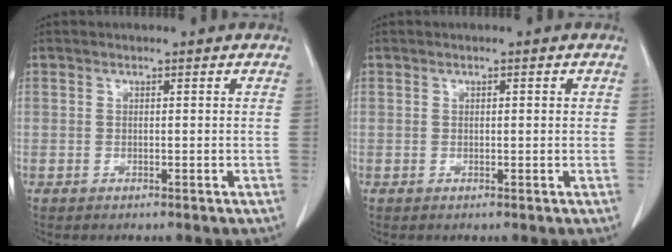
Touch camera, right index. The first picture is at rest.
{"total": 1.1, "force": [0.3, 0.3, 1.0], "torque": [-0.014, 0.002, 0.003]}